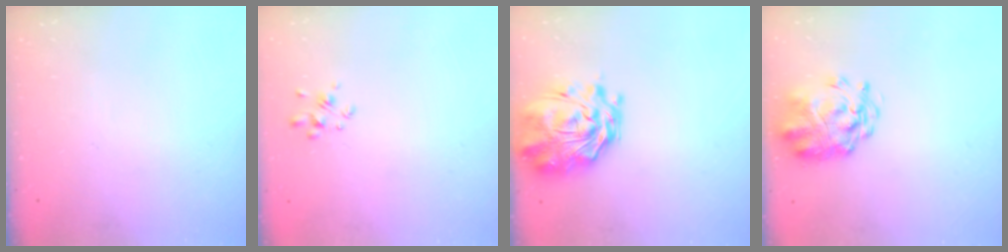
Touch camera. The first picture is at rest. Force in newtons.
{"total": 2.2, "press": 2.0, "slide": 1.0}
{"total": 3.5, "press": 3.1, "slide": 1.6}
{"total": 3.8, "press": 3.4, "slide": 1.6}